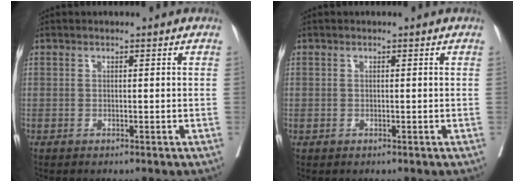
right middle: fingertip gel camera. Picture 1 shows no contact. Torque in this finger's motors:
{"motor_torque": [1.02, -1.12, -0.36, -0.21]}